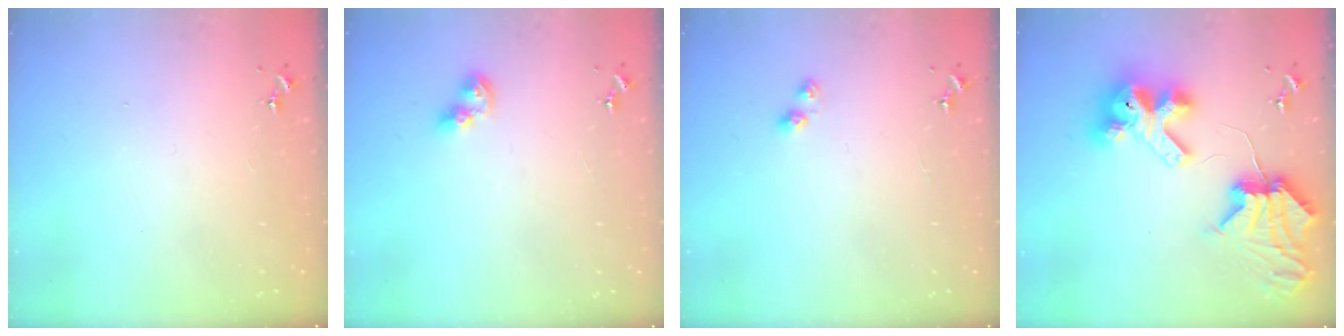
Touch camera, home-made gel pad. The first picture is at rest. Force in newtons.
{"total": 6.6, "press": 6.6, "slide": 0.6}
{"total": 4.1, "press": 4.1, "slide": 0.3}
{"total": 12.4, "press": 12.3, "slide": 1.6}